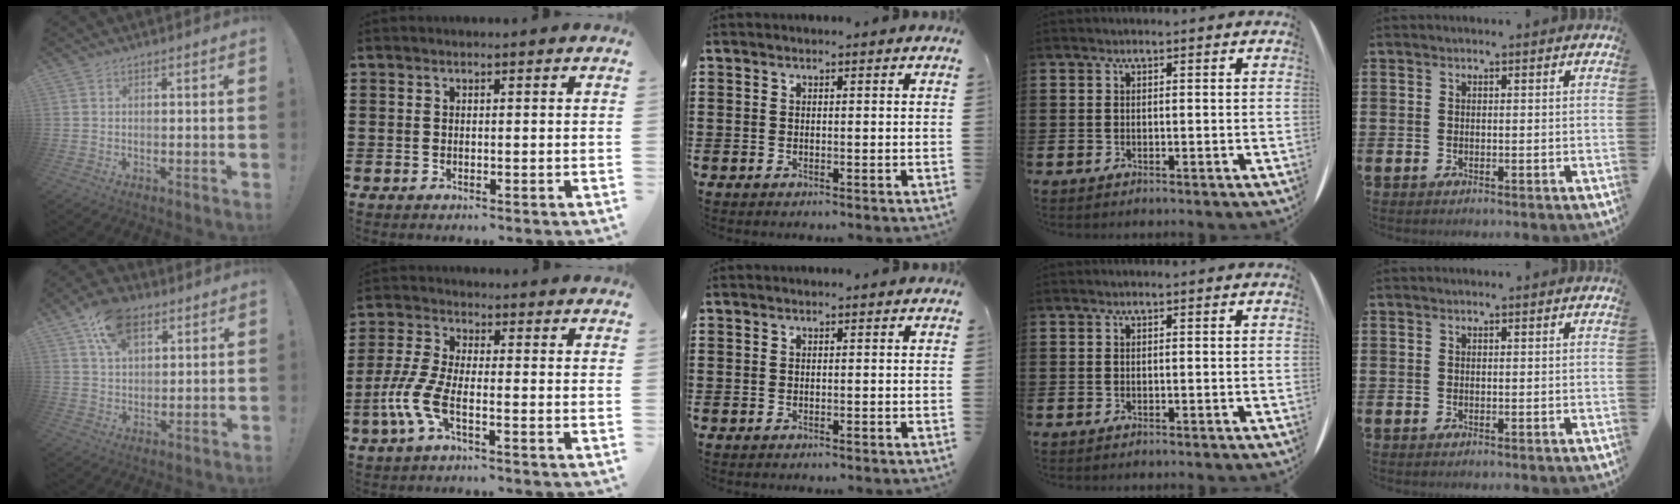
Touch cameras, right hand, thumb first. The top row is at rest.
{"thumb": {"total": 12.7, "force": [6.7, 7.9, 7.4], "torque": [-0.120, -0.013, 0.126]}, "index": {"total": 6.5, "force": [-2.9, 2.0, 5.4], "torque": [-0.150, -0.020, -0.064]}}